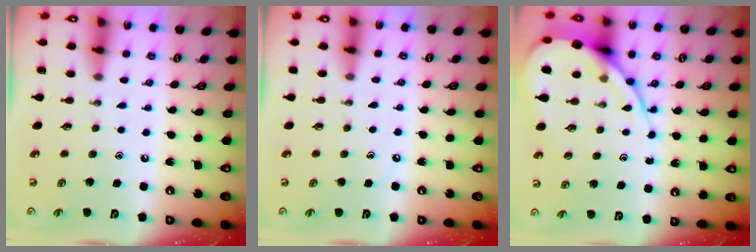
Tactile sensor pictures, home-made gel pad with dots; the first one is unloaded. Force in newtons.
{"total": 2.7, "press": 2.7, "slide": 0.4}
{"total": 12.1, "press": 12.1, "slide": 0.9}